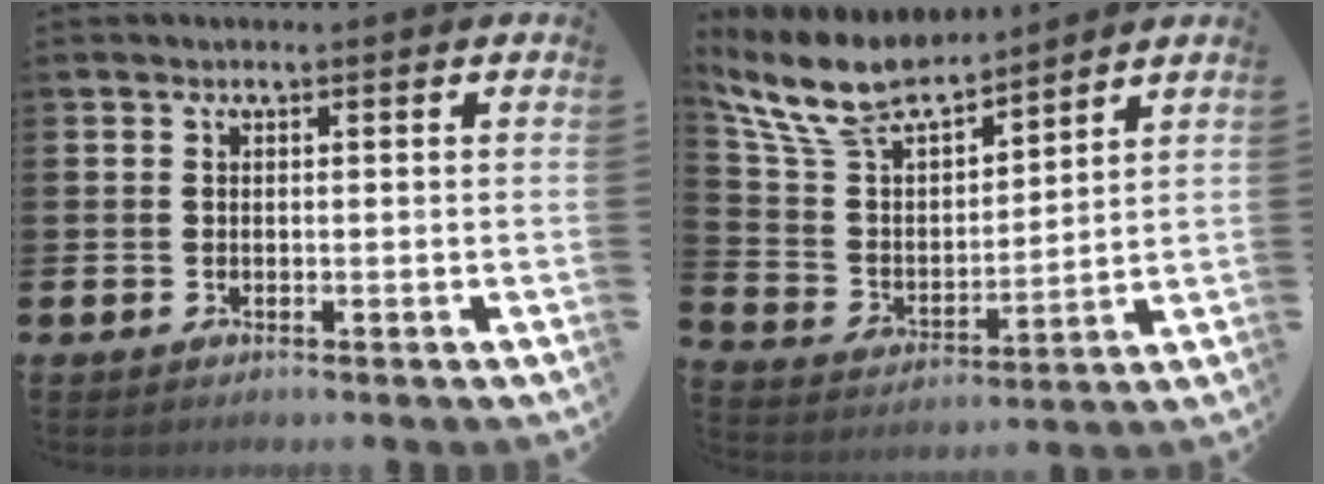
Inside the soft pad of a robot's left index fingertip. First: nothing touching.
{"total": 10.2, "force": [9.1, 2.9, 3.5], "torque": [-0.120, -0.053, 0.165]}